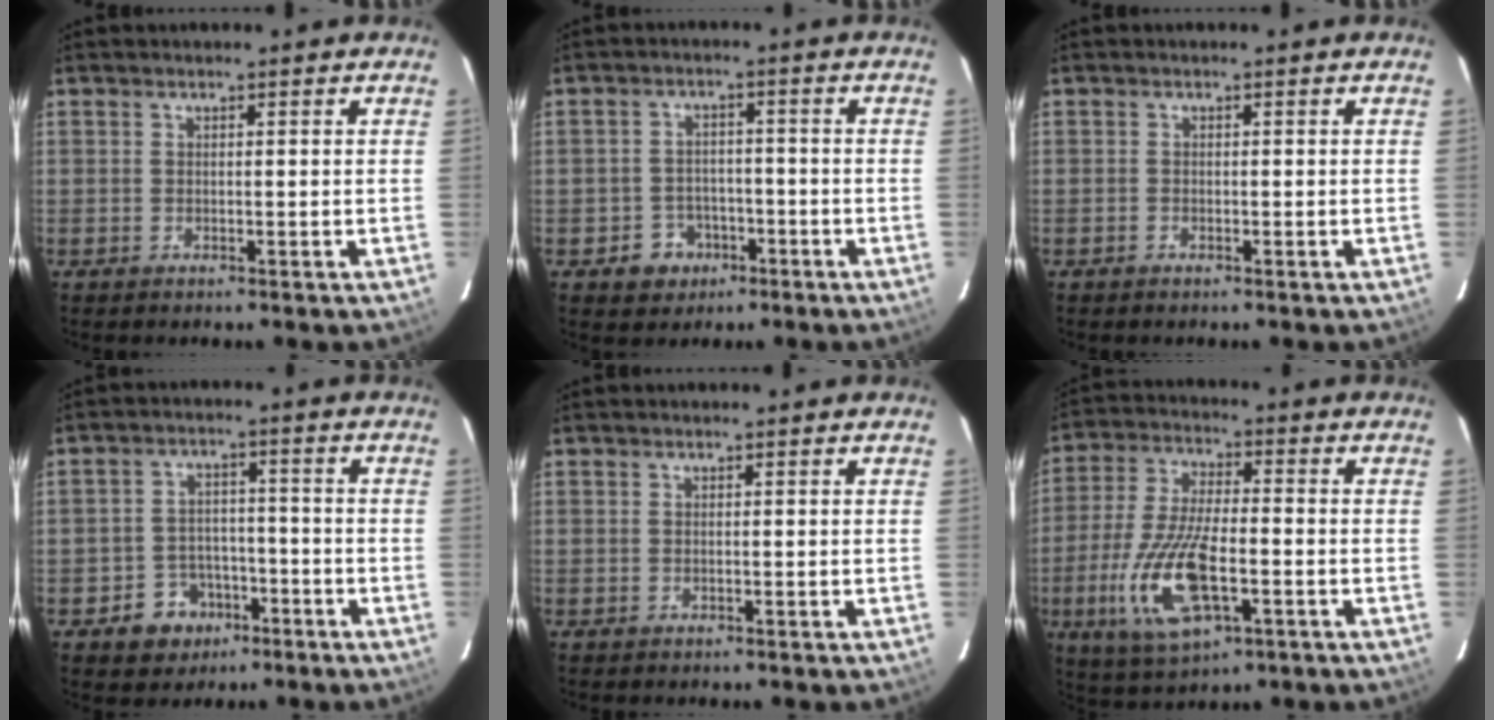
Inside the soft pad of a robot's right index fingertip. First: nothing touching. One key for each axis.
{"total": 5.7, "fx": -2.8, "fy": 4.9, "fz": 0.9, "tx": -0.033, "ty": 0.019, "tz": -0.032}
{"total": 0.5, "fx": -0.5, "fy": 0.2, "fz": 0.1, "tx": -0.002, "ty": 0.002, "tz": -0.011}
{"total": 7.4, "fx": -4.0, "fy": 6.0, "fz": 1.4, "tx": -0.044, "ty": 0.026, "tz": -0.049}
{"total": 0.0}
{"total": 15.7, "fx": -5.2, "fy": 6.1, "fz": 13.5, "tx": -0.293, "ty": -0.017, "tz": -0.093}